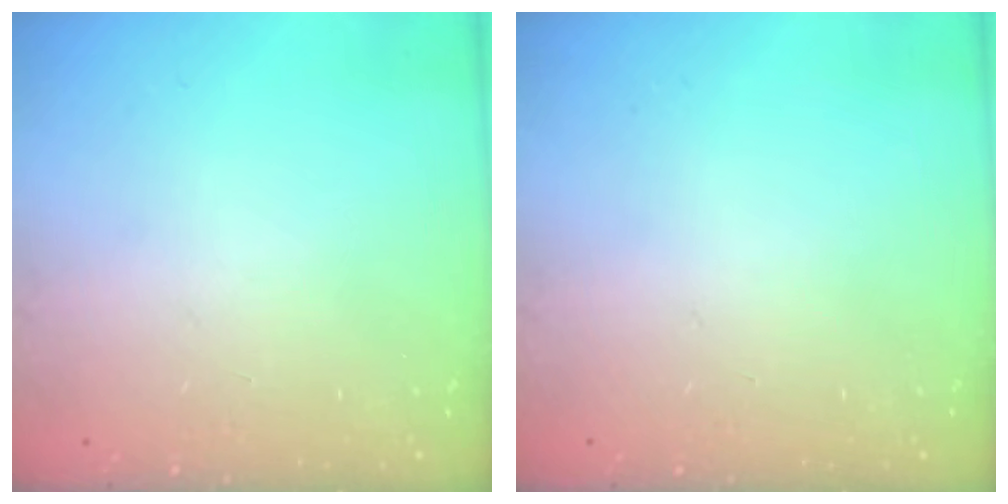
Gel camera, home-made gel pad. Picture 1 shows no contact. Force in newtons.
{"total": 0.0}